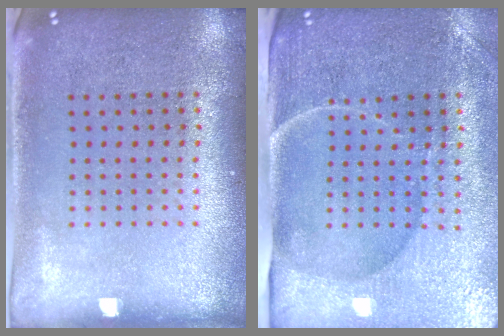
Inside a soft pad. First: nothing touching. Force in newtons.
{"total": 4.6, "press": 4.0, "slide": 2.3}